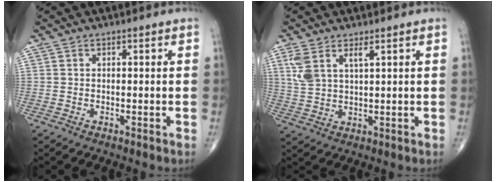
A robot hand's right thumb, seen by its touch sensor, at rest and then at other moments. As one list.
[{"total": 5.8, "force": [2.9, 2.2, 4.6], "torque": [-0.102, -0.007, 0.068]}]